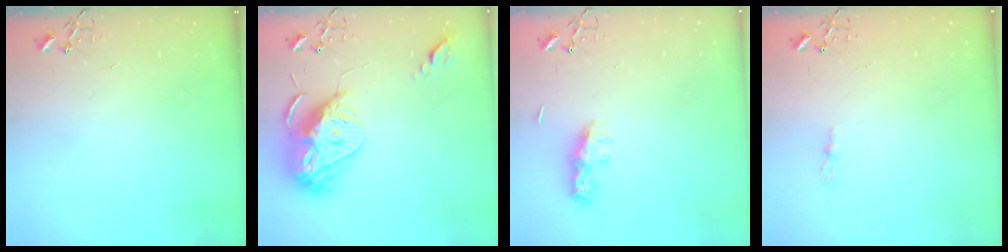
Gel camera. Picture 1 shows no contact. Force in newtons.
{"total": 15.3, "press": 15.3, "slide": 1.3}
{"total": 7.8, "press": 7.8, "slide": 0.4}
{"total": 4.1, "press": 4.1, "slide": 0.5}